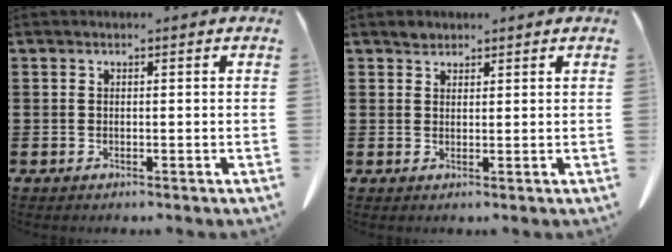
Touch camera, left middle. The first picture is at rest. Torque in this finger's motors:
{"motor_torque": [0.00, 0.01, 0.00, 0.01]}